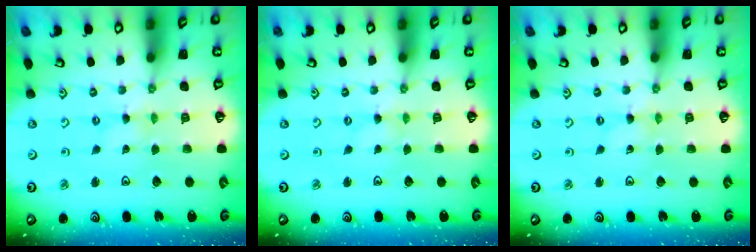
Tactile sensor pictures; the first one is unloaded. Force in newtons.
{"total": 0.0}
{"total": 0.0}